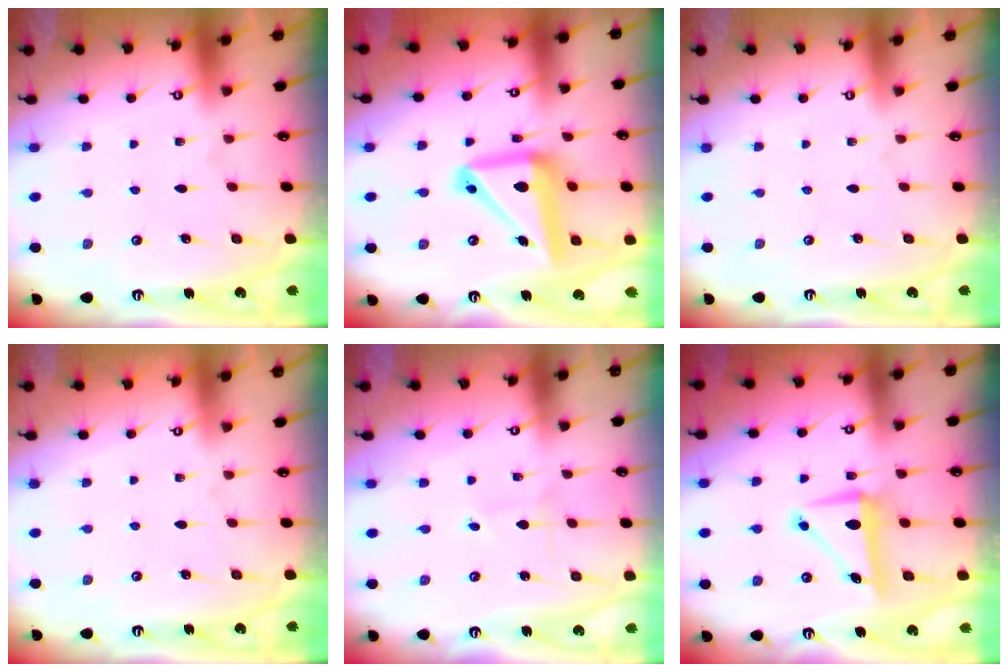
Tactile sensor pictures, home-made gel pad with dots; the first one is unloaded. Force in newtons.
{"total": 16.1, "press": 16.0, "slide": 2.1}
{"total": 0.0}
{"total": 0.8, "press": 0.7, "slide": 0.4}
{"total": 0.6, "press": 0.6, "slide": 0.0}
{"total": 8.2, "press": 8.1, "slide": 1.1}